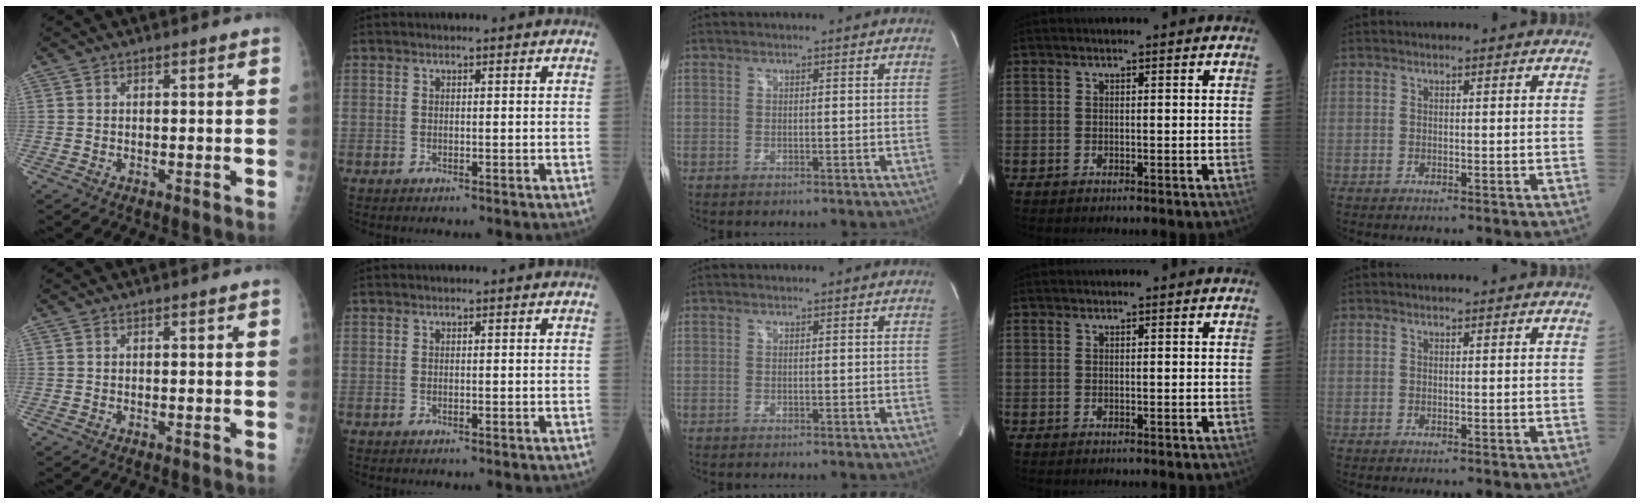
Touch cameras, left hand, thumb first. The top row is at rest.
{}